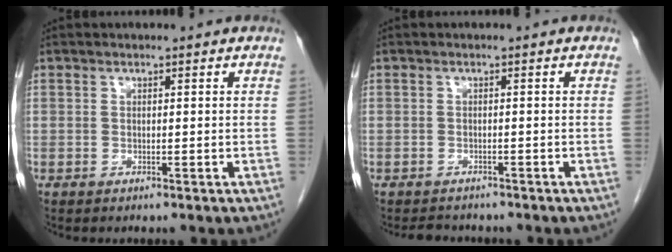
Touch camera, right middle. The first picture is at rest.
{"total": 2.7, "force": [-2.5, 0.9, 0.3], "torque": [-0.010, -0.007, -0.036]}